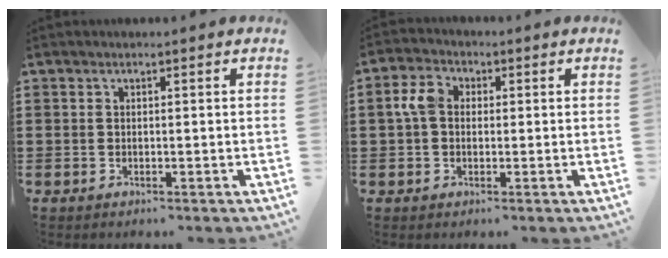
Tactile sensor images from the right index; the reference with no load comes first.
{"total": 4.3, "force": [0.4, 3.1, 3.0], "torque": [-0.080, 0.007, 0.000]}